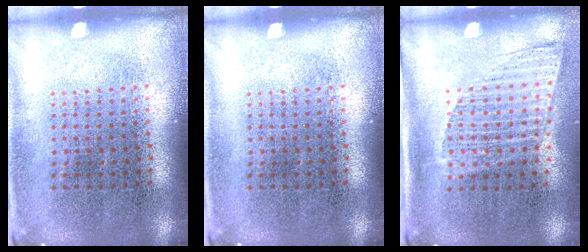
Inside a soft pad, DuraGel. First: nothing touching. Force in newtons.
{"total": 0.0}
{"total": 1.4, "press": 1.1, "slide": 0.9}